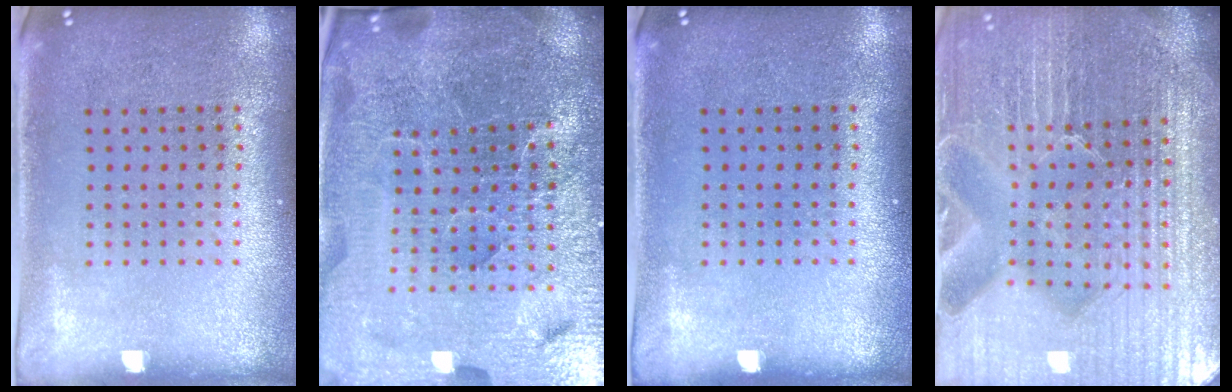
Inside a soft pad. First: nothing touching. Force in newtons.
{"total": 7.2, "press": 6.2, "slide": 3.7}
{"total": 0.0}
{"total": 6.6, "press": 5.9, "slide": 3.1}